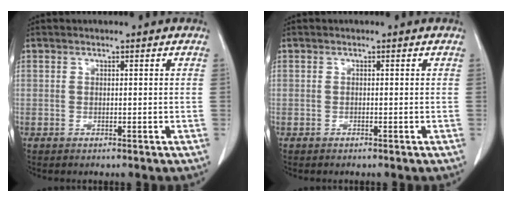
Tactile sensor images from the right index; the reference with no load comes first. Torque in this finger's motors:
{"motor_torque": [-0.20, 0.02, -0.46, -0.08]}